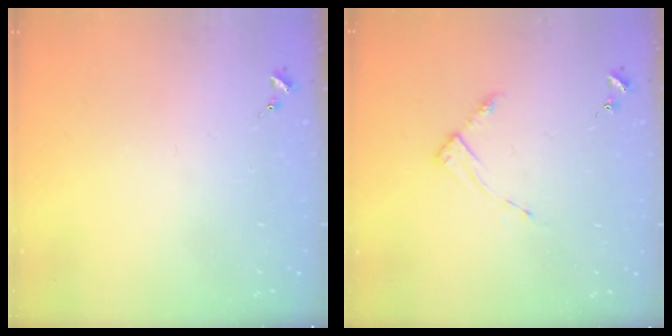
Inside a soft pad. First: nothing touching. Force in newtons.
{"total": 2.8, "press": 2.8, "slide": 0.4}